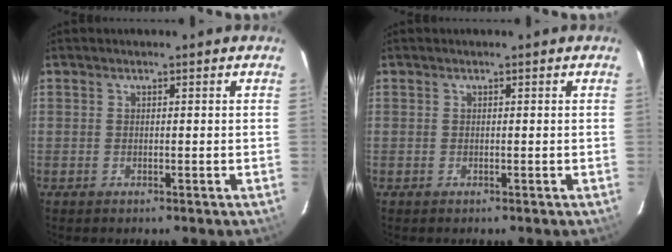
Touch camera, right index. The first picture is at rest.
{"total": 0.0}